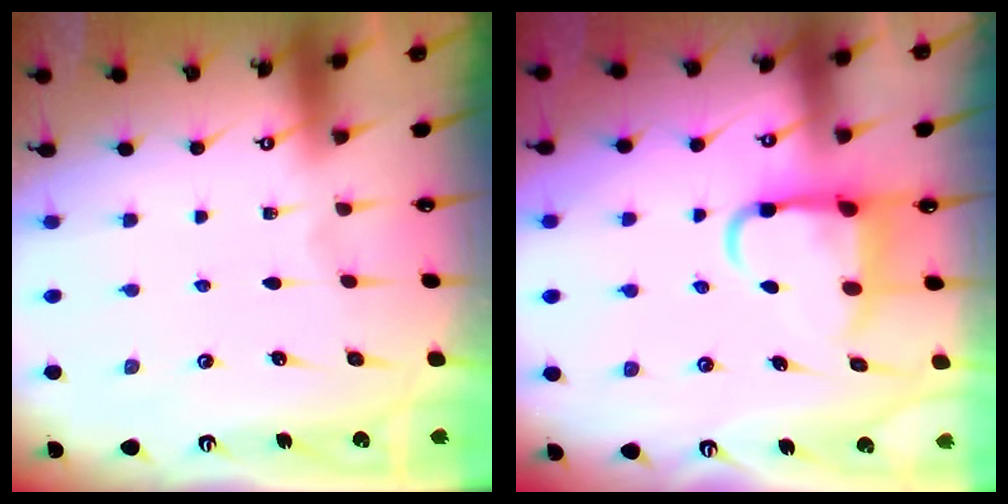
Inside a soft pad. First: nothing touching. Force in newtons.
{"total": 7.4, "press": 7.2, "slide": 1.4}